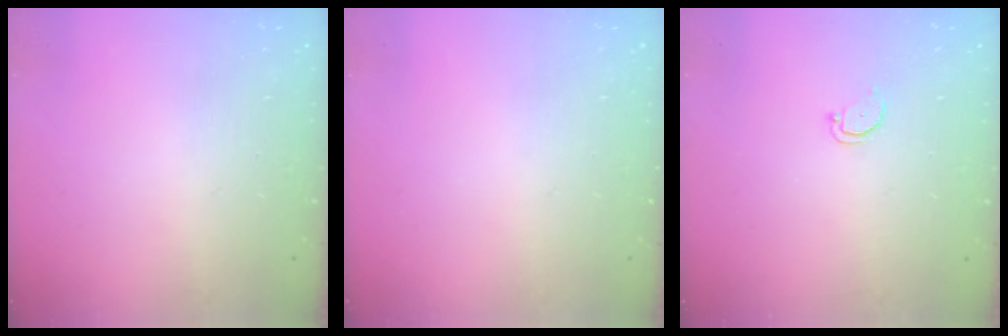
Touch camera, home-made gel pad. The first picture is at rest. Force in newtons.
{"total": 0.0}
{"total": 2.0, "press": 2.0, "slide": 0.2}